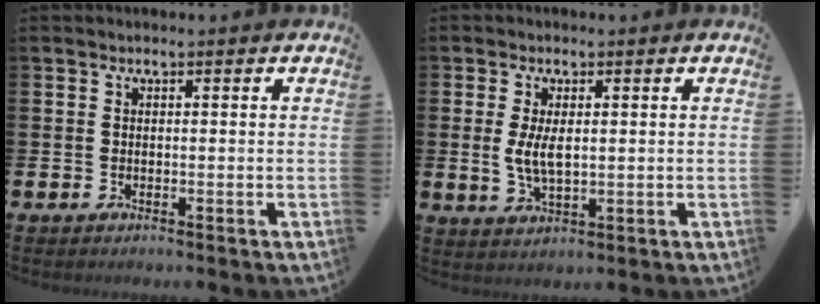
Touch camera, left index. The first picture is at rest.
{"total": 4.1, "force": [0.6, 1.7, 3.6], "torque": [-0.061, 0.000, 0.007]}